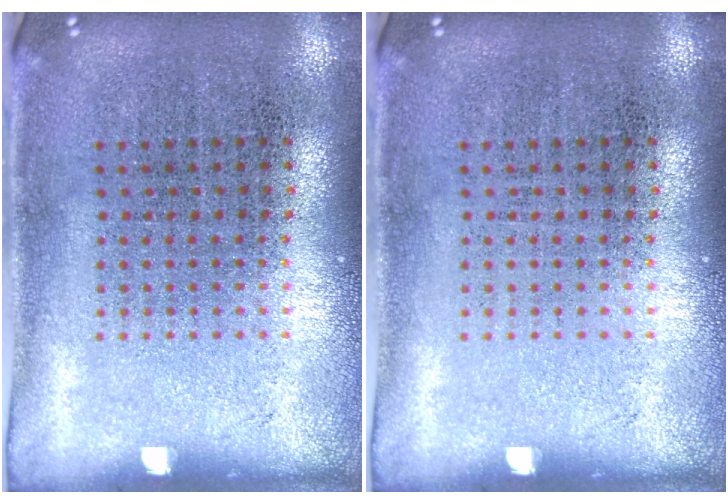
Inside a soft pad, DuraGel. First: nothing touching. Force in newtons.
{"total": 0.0}